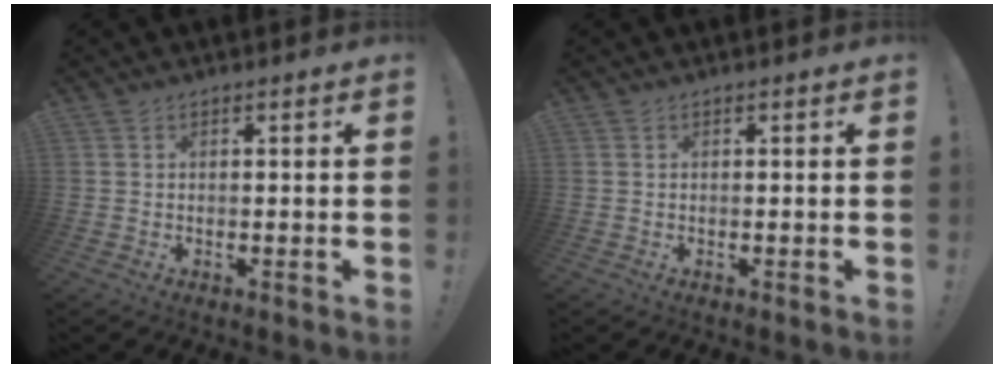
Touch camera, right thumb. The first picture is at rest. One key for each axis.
{"total": 0.0}